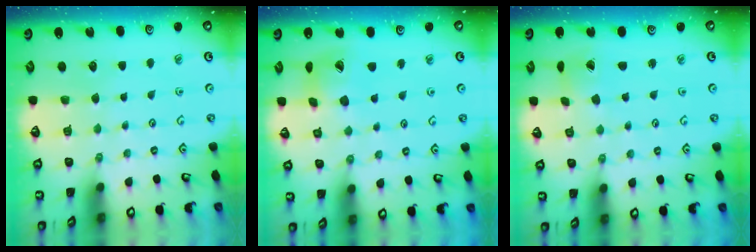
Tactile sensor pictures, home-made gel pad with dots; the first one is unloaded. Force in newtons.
{"total": 11.9, "press": 11.8, "slide": 1.4}
{"total": 1.2, "press": 1.1, "slide": 0.3}